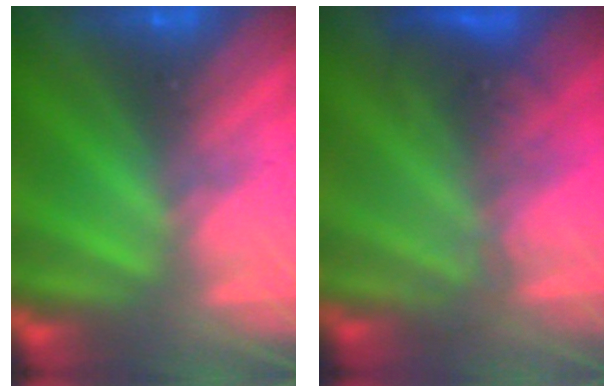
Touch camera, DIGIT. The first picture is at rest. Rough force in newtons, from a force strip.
{"total": 3.0}